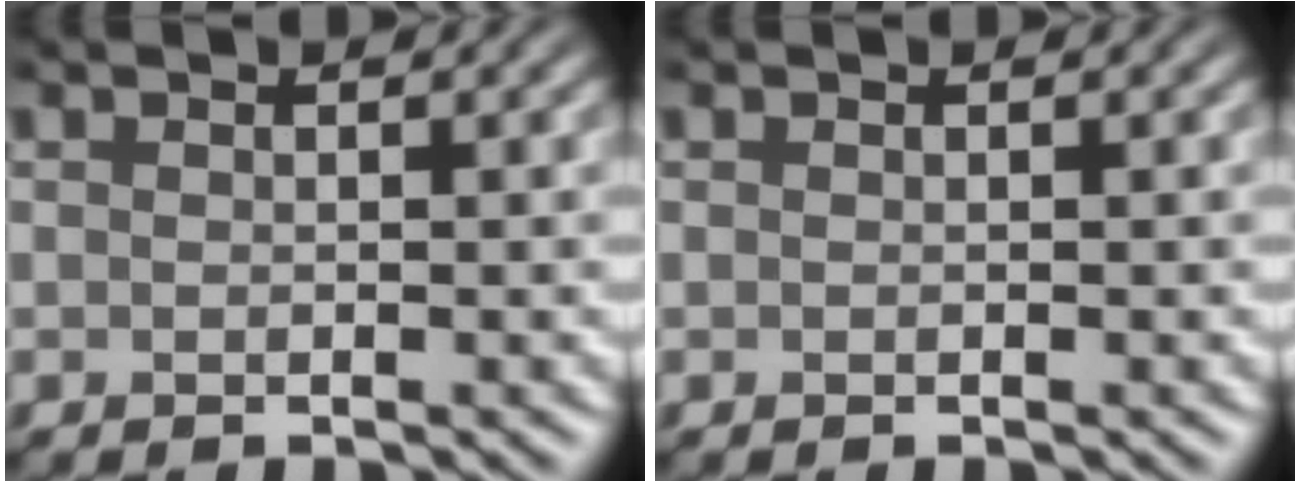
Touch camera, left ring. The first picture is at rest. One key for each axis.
{"total": 0.0}